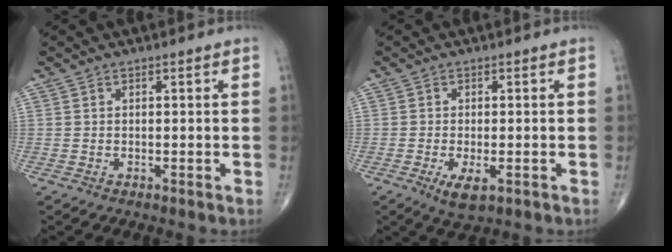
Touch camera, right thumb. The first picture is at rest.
{"total": 4.3, "force": [-1.7, 1.6, 3.6], "torque": [-0.064, -0.009, -0.024]}